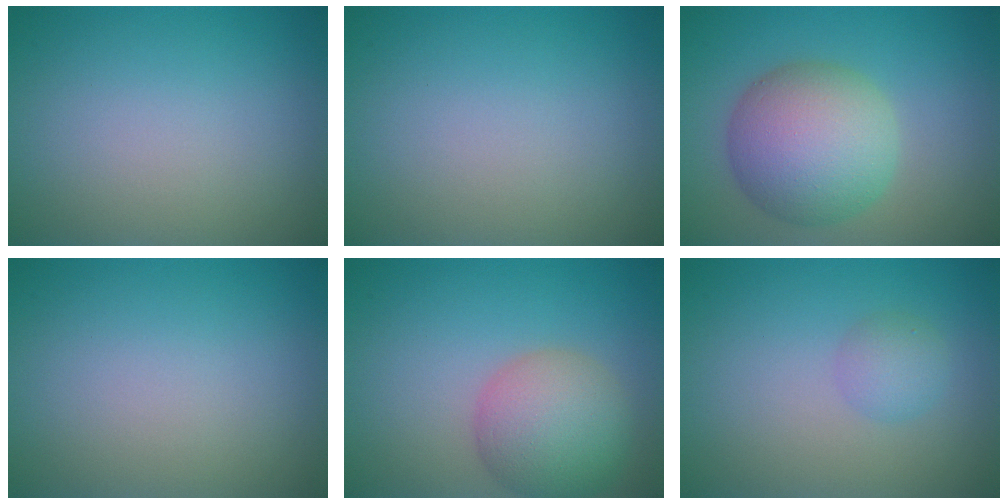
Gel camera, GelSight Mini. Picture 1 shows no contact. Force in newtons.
{"total": 0.0}
{"total": 8.1, "press": 8.1, "slide": 0.3}
{"total": 0.0}
{"total": 6.0, "press": 6.0, "slide": 0.4}
{"total": 1.7, "press": 1.7, "slide": 0.1}